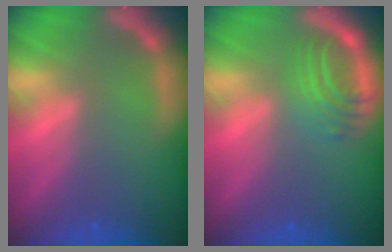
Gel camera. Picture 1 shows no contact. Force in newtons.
{"total": 4.5}